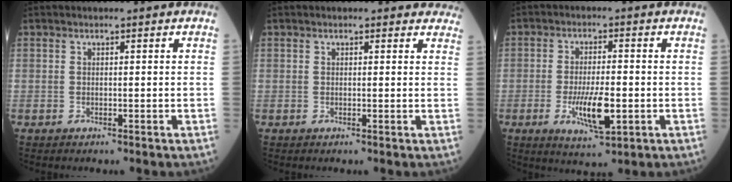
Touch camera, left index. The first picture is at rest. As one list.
[{"total": 4.2, "force": [3.9, 1.6, 0.6], "torque": [0.015, -0.003, 0.020]}, {"total": 7.5, "force": [-2.1, 1.8, 7.0], "torque": [-0.133, -0.012, -0.032]}]